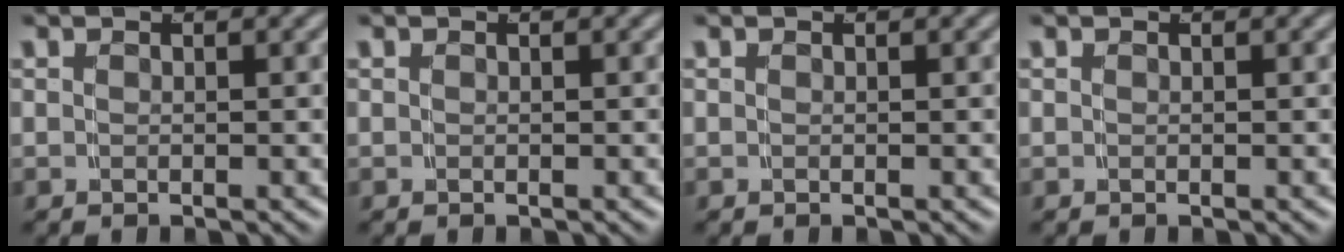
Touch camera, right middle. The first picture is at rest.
{"total": 0.0}
{"total": 0.0}
{"total": 0.0}